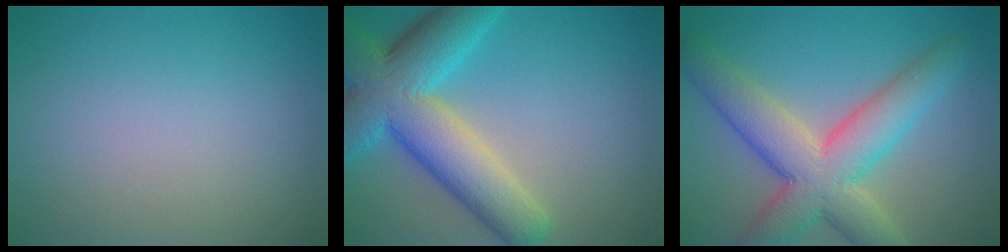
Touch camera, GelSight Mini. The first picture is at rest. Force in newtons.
{"total": 10.4, "press": 10.4, "slide": 0.6}
{"total": 8.6, "press": 8.6, "slide": 0.6}